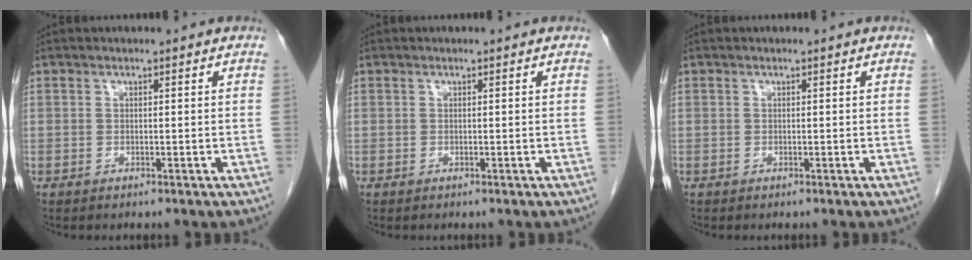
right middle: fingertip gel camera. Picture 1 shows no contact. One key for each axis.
{"total": 0.0}
{"total": 0.0}